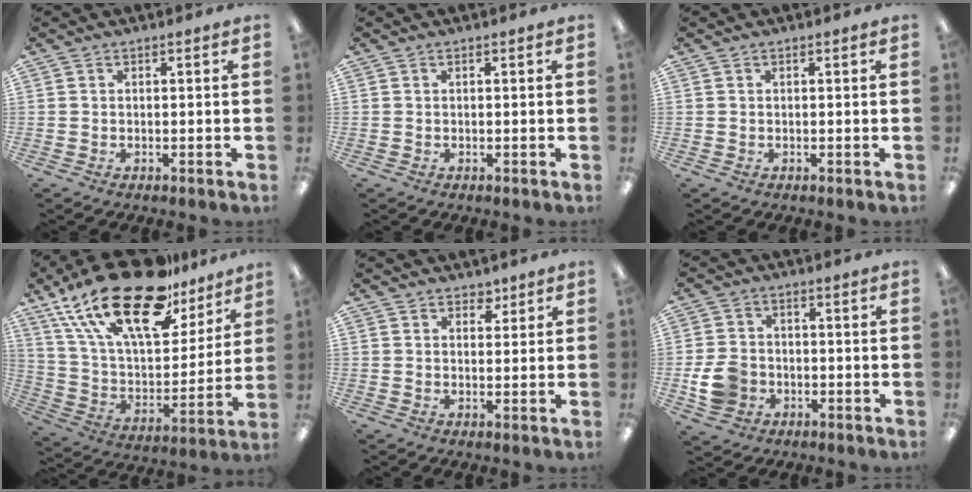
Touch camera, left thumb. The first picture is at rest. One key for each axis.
{"total": 0.0}
{"total": 0.0}
{"total": 27.4, "fx": 18.1, "fy": 11.5, "fz": 17.0, "tx": -0.306, "ty": -0.104, "tz": 0.310}
{"total": 2.8, "fx": 2.1, "fy": 1.7, "fz": 0.6, "tx": 0.000, "ty": -0.008, "tz": 0.036}
{"total": 7.5, "fx": -2.2, "fy": 6.2, "fz": 3.7, "tx": -0.079, "ty": 0.012, "tz": -0.038}